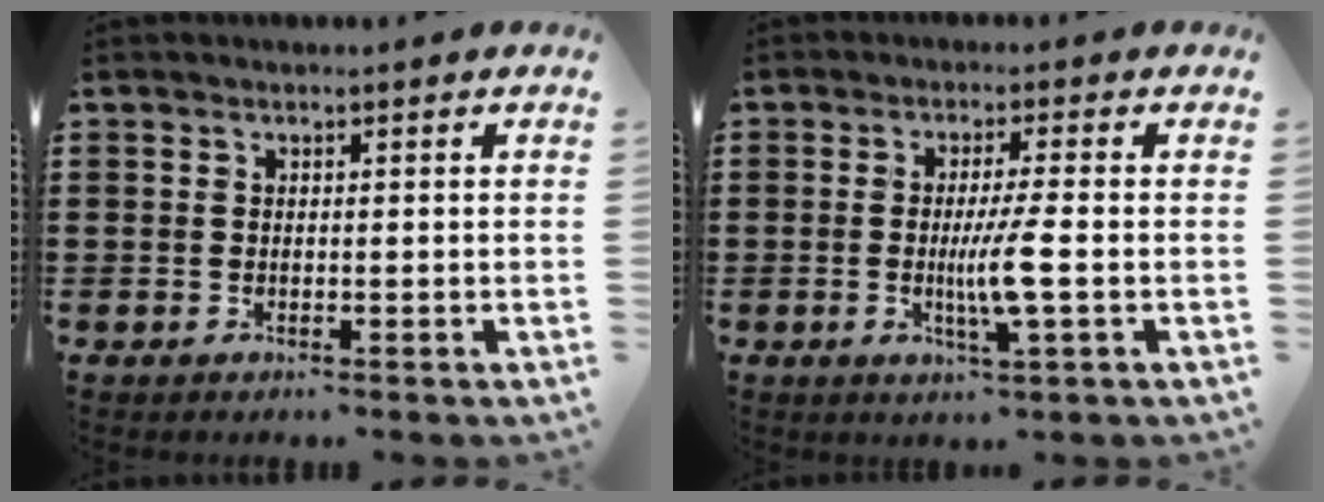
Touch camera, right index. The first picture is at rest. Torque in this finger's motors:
{"motor_torque": [0.39, 0.12, 0.56, 0.08]}